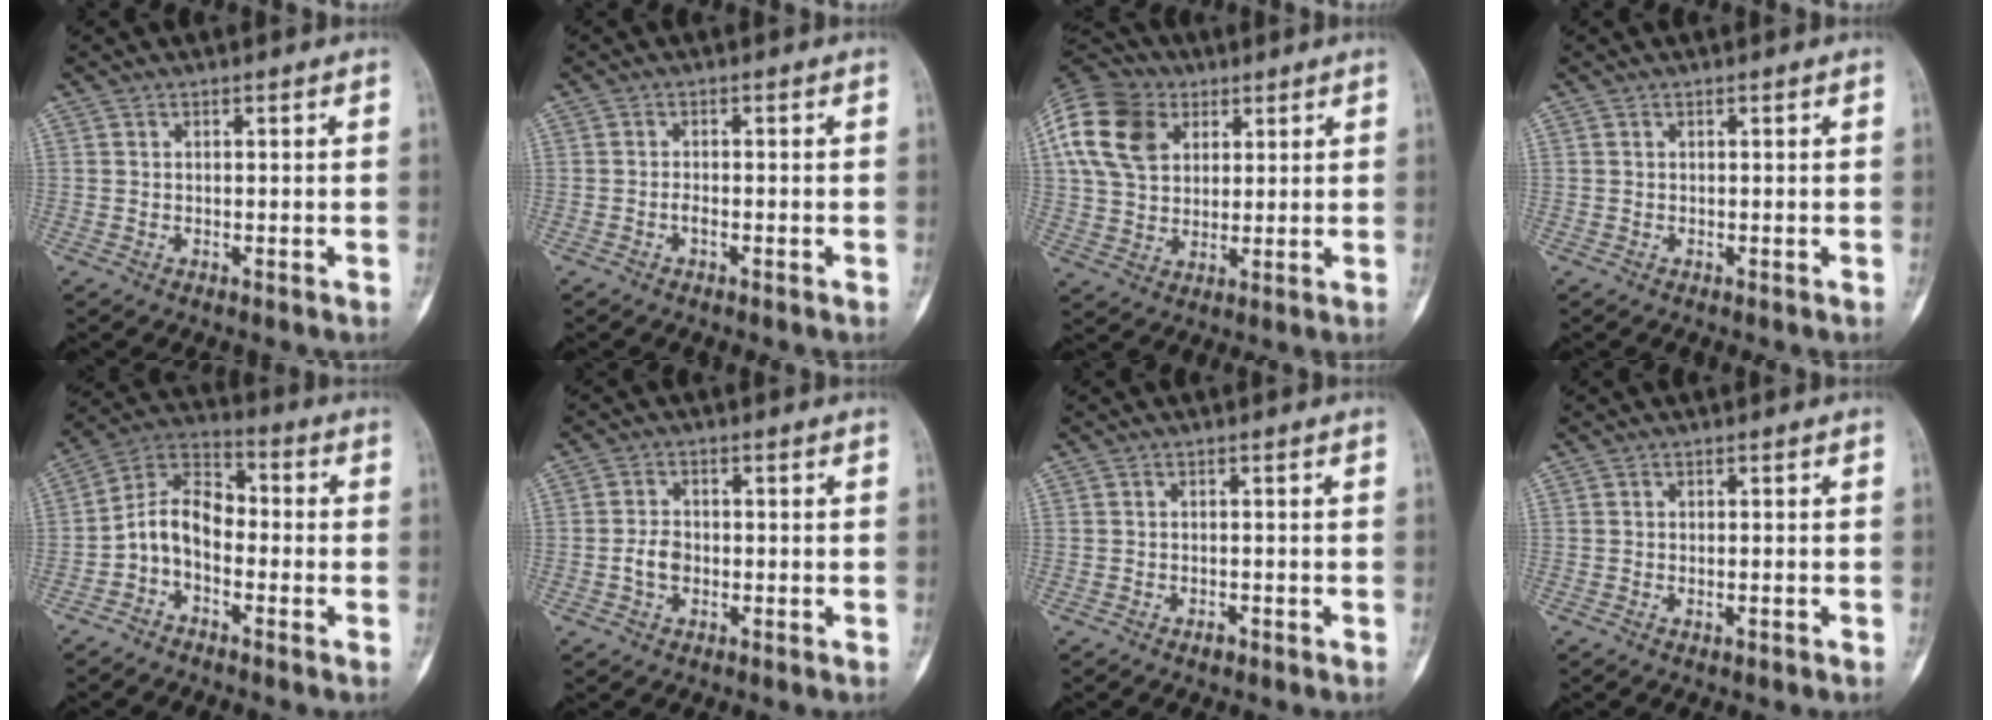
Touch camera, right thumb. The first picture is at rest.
{"total": 1.1, "force": [-0.6, 0.5, 0.8], "torque": [-0.015, 0.002, -0.012]}
{"total": 16.9, "force": [5.8, 12.7, 9.6], "torque": [-0.184, 0.010, 0.102]}
{"total": 0.0}
{"total": 8.9, "force": [-2.6, 5.9, 6.1], "torque": [-0.100, 0.053, -0.064]}
{"total": 3.4, "force": [-0.9, 2.4, 2.3], "torque": [-0.037, 0.011, -0.020]}
{"total": 1.2, "force": [-0.8, 0.7, 0.6], "torque": [-0.012, 0.004, -0.013]}
{"total": 1.2, "force": [-0.5, 0.4, 1.1], "torque": [-0.022, 0.009, -0.003]}